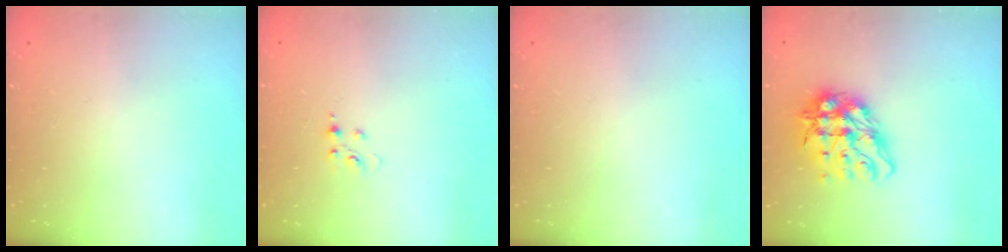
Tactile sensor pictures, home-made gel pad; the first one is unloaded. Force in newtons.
{"total": 3.8, "press": 3.8, "slide": 0.4}
{"total": 0.0}
{"total": 12.9, "press": 12.8, "slide": 1.4}